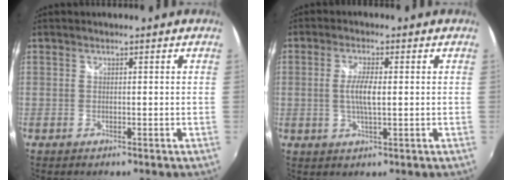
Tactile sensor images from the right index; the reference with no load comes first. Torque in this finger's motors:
{"motor_torque": [0.93, -0.14, 0.57, 0.12]}